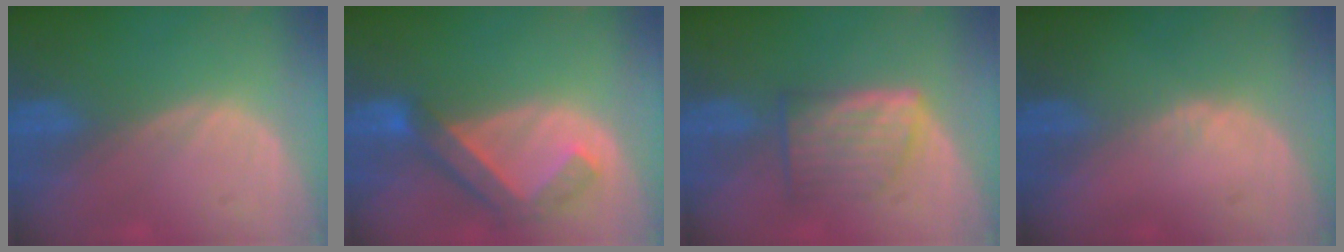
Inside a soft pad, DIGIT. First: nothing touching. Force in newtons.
{"total": 6.2, "press": 6.0, "slide": 1.4}
{"total": 6.1, "press": 5.8, "slide": 1.7}
{"total": 1.0, "press": 0.7, "slide": 0.6}